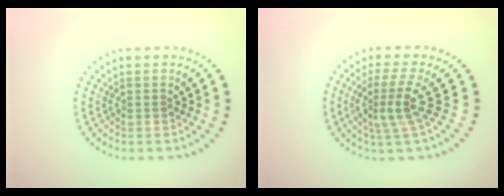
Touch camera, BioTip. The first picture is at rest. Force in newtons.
{"total": 3.3, "press": 2.4, "slide": 2.2}